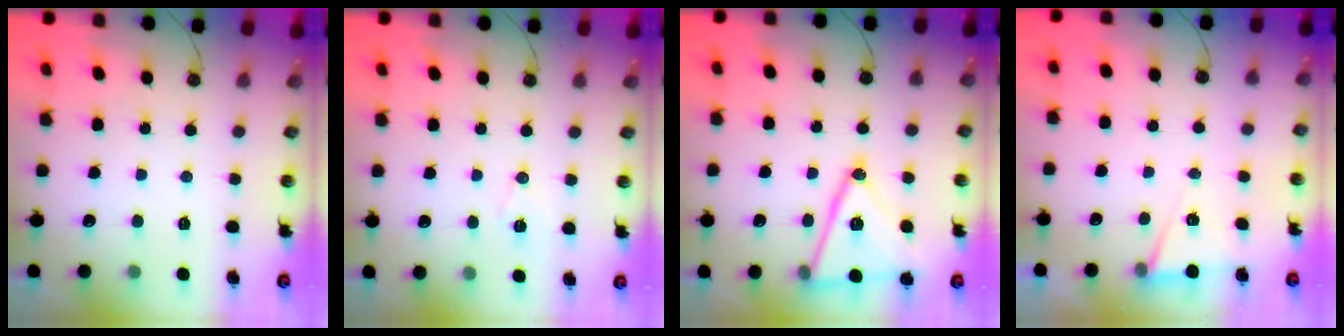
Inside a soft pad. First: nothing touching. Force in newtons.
{"total": 5.7, "press": 4.6, "slide": 3.3}
{"total": 17.7, "press": 17.3, "slide": 3.4}
{"total": 4.9, "press": 2.1, "slide": 4.4}